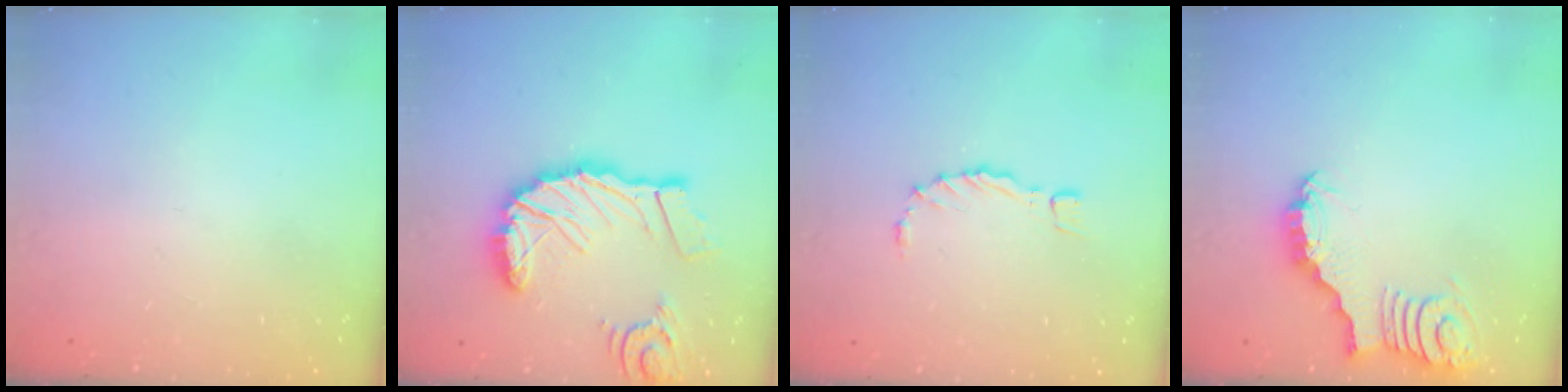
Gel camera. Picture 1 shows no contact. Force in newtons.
{"total": 19.8, "press": 19.7, "slide": 2.4}
{"total": 1.2, "press": 1.2, "slide": 0.3}
{"total": 3.3, "press": 3.3, "slide": 0.1}